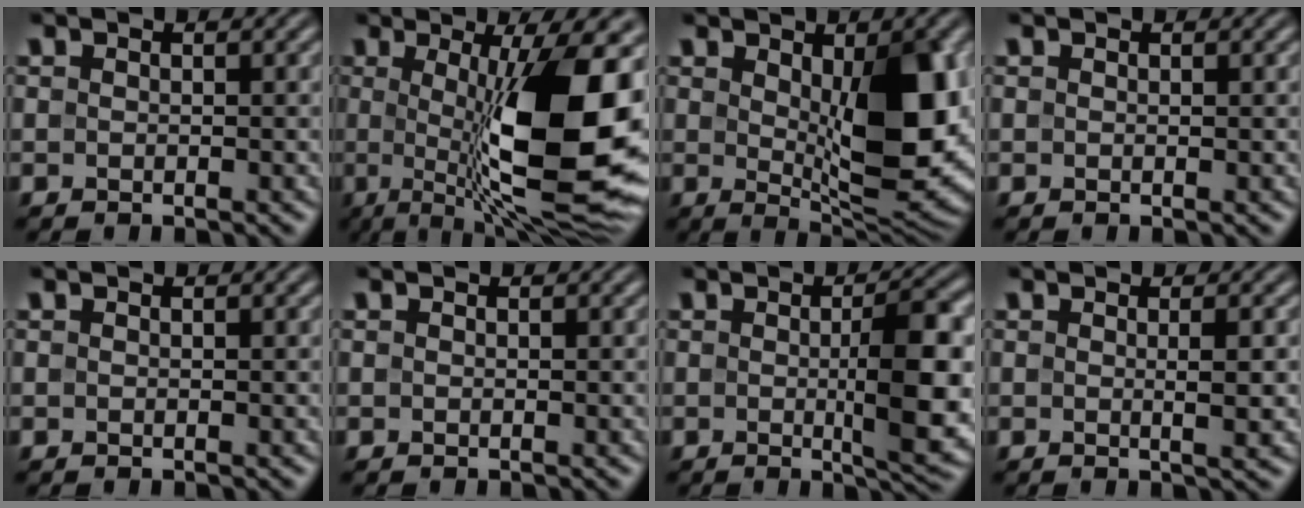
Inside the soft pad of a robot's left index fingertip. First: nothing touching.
{"total": 13.5, "force": [0.0, 3.5, 13.1], "torque": [-0.178, -0.011, -0.002]}
{"total": 11.5, "force": [0.6, 5.0, 10.4], "torque": [-0.144, -0.017, 0.024]}
{"total": 0.0}
{"total": 0.0}
{"total": 0.0}
{"total": 7.1, "force": [-0.1, 1.5, 6.9], "torque": [-0.094, -0.004, 0.002]}
{"total": 2.0, "force": [0.1, 0.4, 1.9], "torque": [-0.027, 0.001, -0.003]}